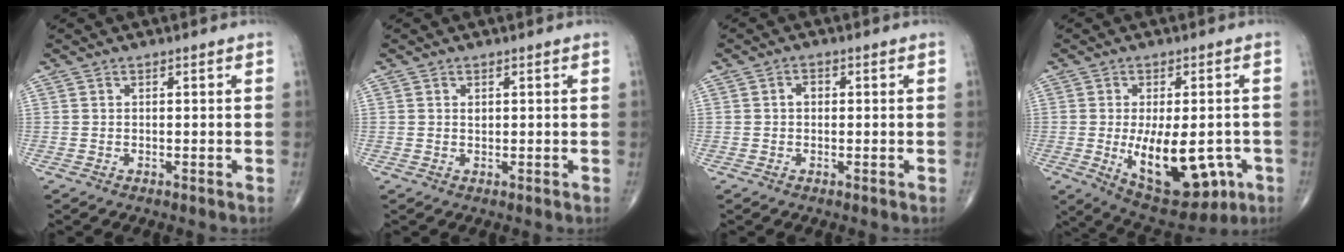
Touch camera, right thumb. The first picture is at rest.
{"total": 0.8, "force": [0.3, 0.5, 0.5], "torque": [-0.005, -0.001, 0.006]}
{"total": 1.6, "force": [0.0, 1.2, 1.0], "torque": [-0.011, 0.006, -0.003]}
{"total": 16.1, "force": [-3.8, 8.1, 13.4], "torque": [-0.183, -0.008, -0.032]}